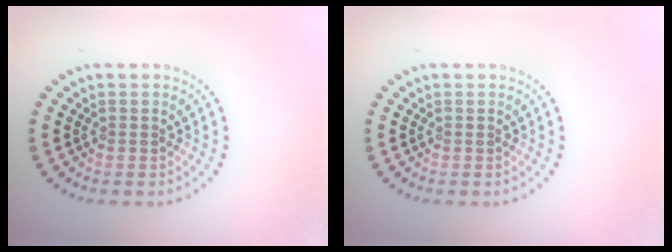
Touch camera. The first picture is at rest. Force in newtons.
{"total": 0.0}